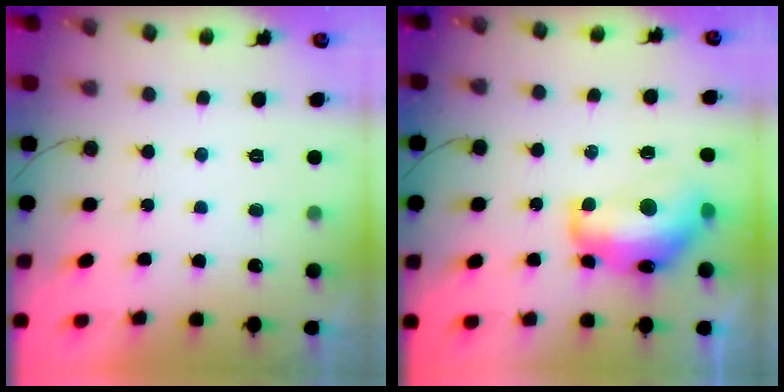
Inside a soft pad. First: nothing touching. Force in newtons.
{"total": 14.1, "press": 14.0, "slide": 1.5}